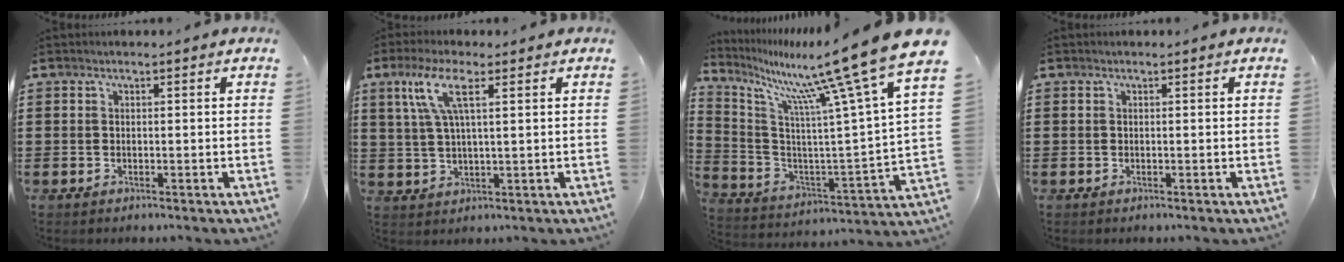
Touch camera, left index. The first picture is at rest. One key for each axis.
{"total": 7.1, "fx": 3.2, "fy": 1.7, "fz": 6.1, "tx": -0.136, "ty": 0.003, "tz": 0.052}
{"total": 15.4, "fx": 12.2, "fy": -0.1, "fz": 9.4, "tx": -0.197, "ty": -0.090, "tz": 0.188}
{"total": 0.0}